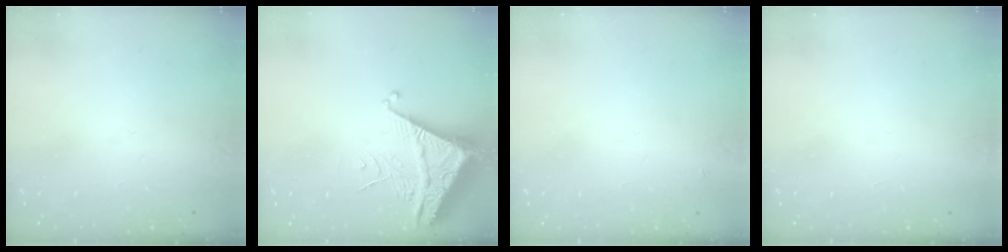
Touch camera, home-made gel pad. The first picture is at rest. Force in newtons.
{"total": 6.6, "press": 6.6, "slide": 0.6}
{"total": 2.6, "press": 2.6, "slide": 0.2}
{"total": 1.6, "press": 1.6, "slide": 0.1}